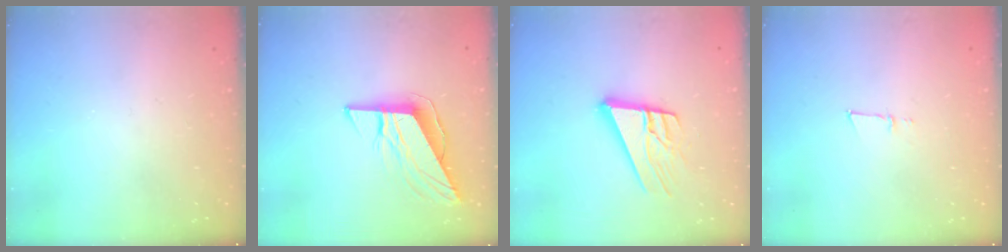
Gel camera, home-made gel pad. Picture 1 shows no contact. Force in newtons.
{"total": 9.4, "press": 9.4, "slide": 0.4}
{"total": 14.1, "press": 13.9, "slide": 2.4}
{"total": 4.2, "press": 4.0, "slide": 1.1}